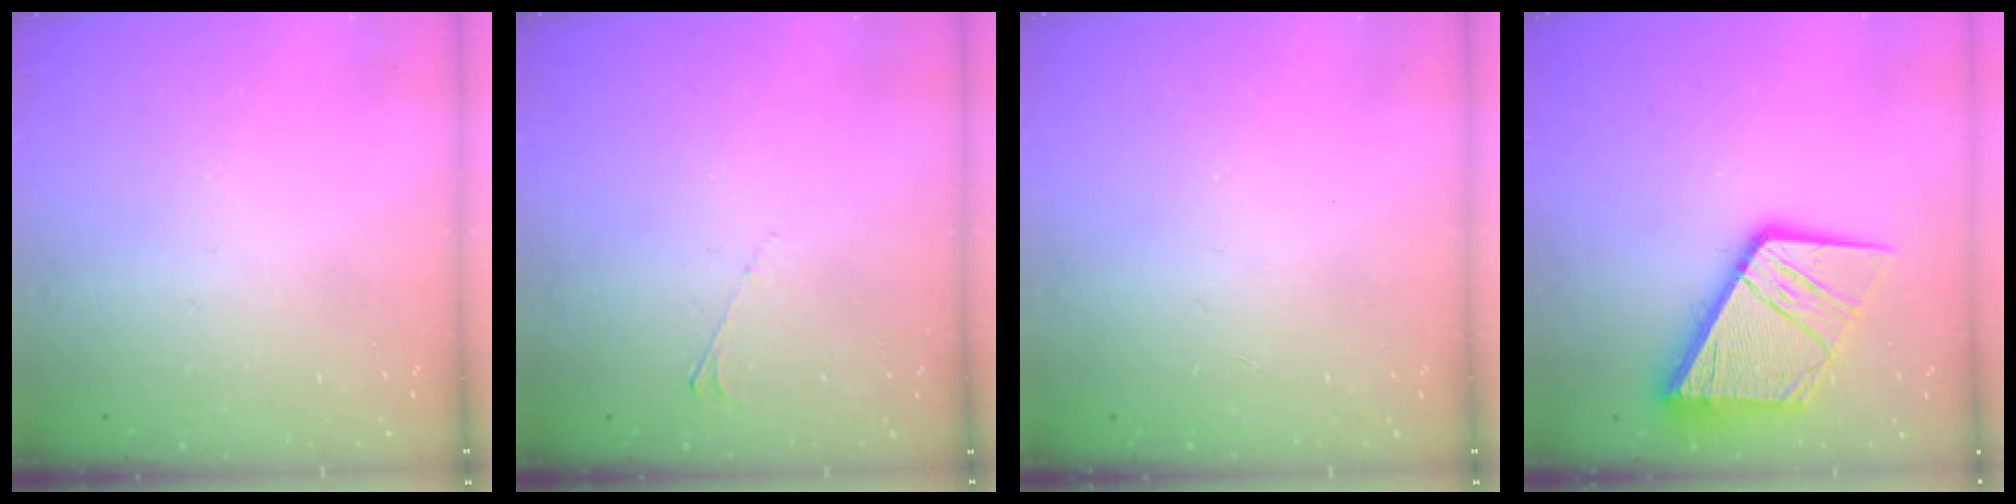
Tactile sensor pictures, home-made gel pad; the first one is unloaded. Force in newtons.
{"total": 2.6, "press": 2.6, "slide": 0.5}
{"total": 0.0}
{"total": 18.2, "press": 18.1, "slide": 2.1}